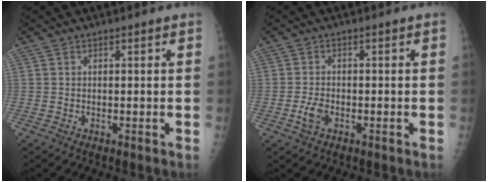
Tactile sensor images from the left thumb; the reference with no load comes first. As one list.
[{"total": 2.9, "force": [-1.2, 1.7, 2.1], "torque": [-0.047, 0.010, -0.023]}]